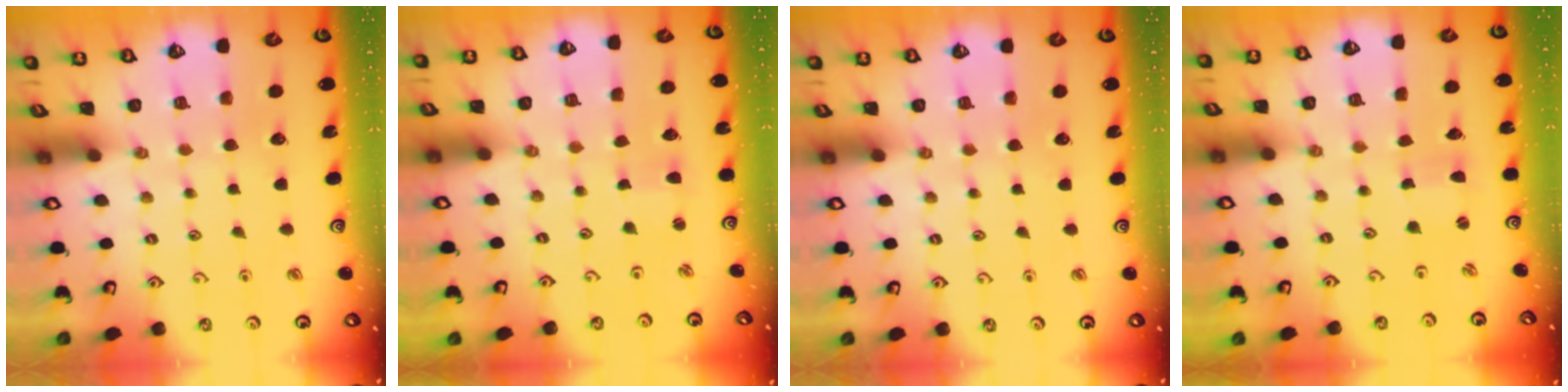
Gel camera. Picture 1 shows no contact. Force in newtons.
{"total": 2.1, "press": 2.0, "slide": 0.3}
{"total": 0.0}
{"total": 0.8, "press": 0.8, "slide": 0.2}